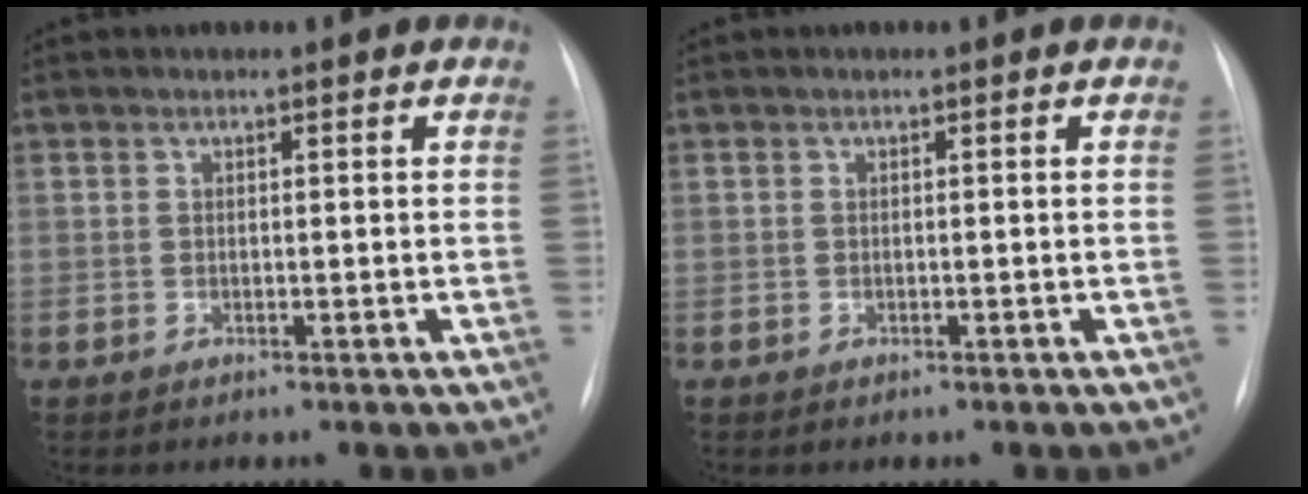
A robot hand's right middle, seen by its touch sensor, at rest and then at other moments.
{"total": 0.0}